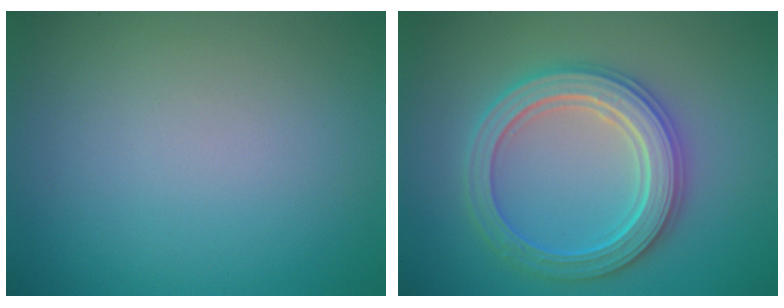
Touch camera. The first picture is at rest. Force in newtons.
{"total": 5.5, "press": 5.4, "slide": 1.0}